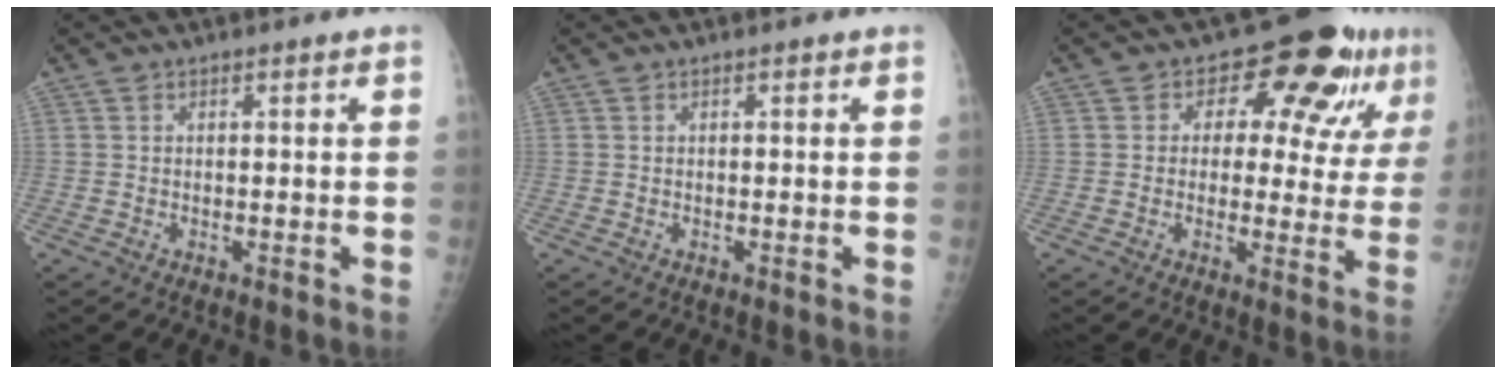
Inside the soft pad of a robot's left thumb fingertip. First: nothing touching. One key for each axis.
{"total": 0.0}
{"total": 13.2, "fx": 6.0, "fy": 7.1, "fz": 9.5, "tx": -0.072, "ty": -0.007, "tz": 0.075}